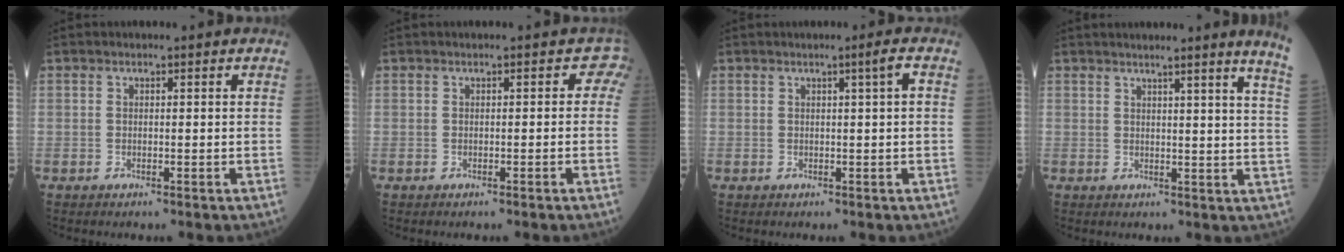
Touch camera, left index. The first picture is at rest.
{"total": 0.9, "force": [-0.1, 0.8, 0.3], "torque": [0.016, 0.010, -0.008]}
{"total": 1.5, "force": [0.4, -0.4, 1.3], "torque": [-0.021, 0.001, 0.006]}
{"total": 9.1, "force": [7.4, -2.5, 4.7], "torque": [-0.050, -0.058, 0.064]}